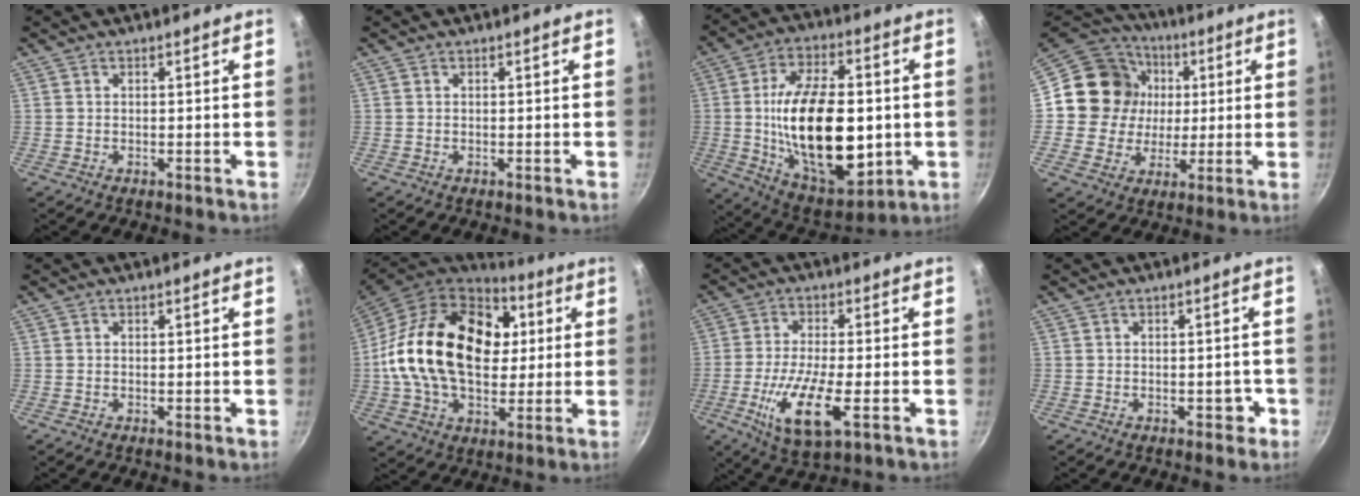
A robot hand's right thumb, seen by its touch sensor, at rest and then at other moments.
{"total": 0.0}
{"total": 25.7, "force": [-1.3, 14.0, 21.5], "torque": [-0.347, 0.000, -0.007]}
{"total": 16.3, "force": [2.0, 15.1, 5.7], "torque": [-0.078, 0.015, 0.026]}
{"total": 0.0}
{"total": 27.1, "force": [3.7, 18.3, 19.7], "torque": [-0.318, 0.020, 0.057]}
{"total": 12.1, "force": [-3.5, 3.7, 11.0], "torque": [-0.215, -0.004, -0.068]}
{"total": 2.8, "force": [-1.2, 1.9, 1.7], "torque": [0.007, 0.019, -0.010]}